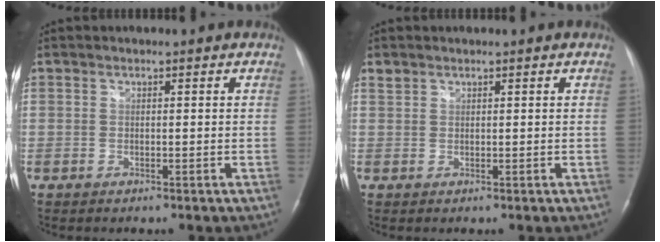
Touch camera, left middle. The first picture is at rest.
{"total": 0.9, "force": [0.9, 0.4, 0.0], "torque": [-0.003, 0.007, 0.018]}